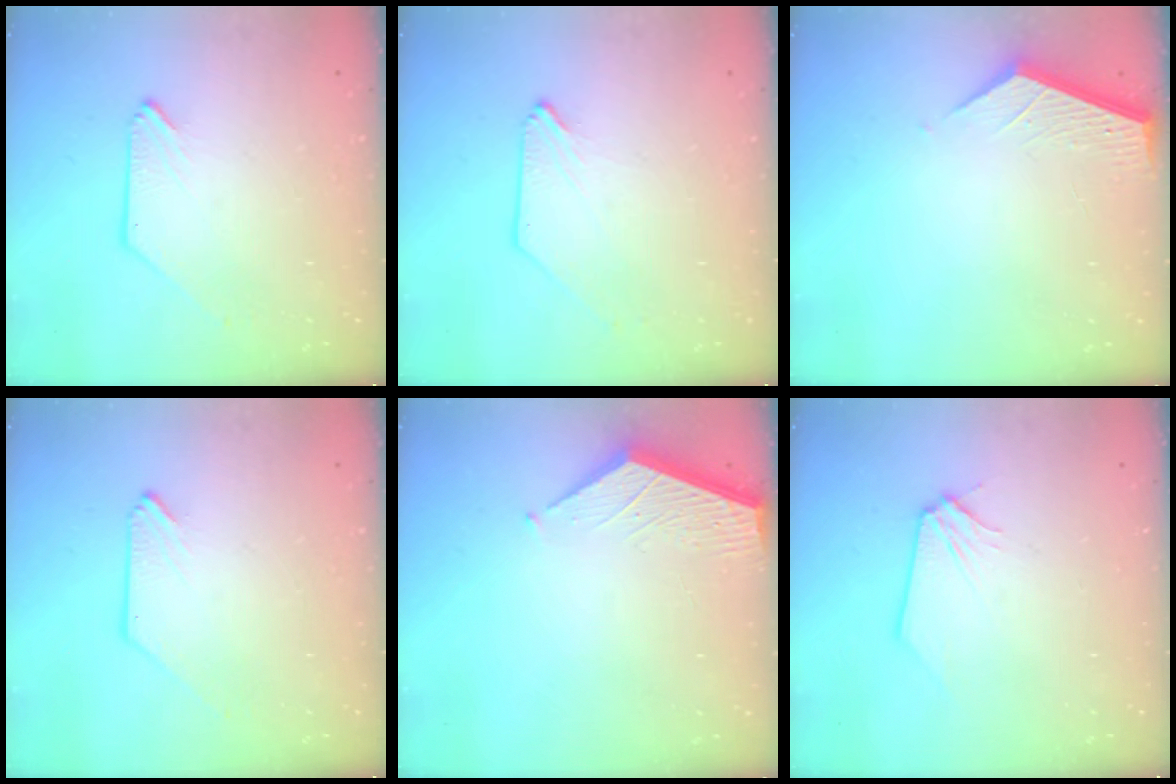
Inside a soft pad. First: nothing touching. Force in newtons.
{"total": 0.0}
{"total": 4.4, "press": 4.4, "slide": 0.1}
{"total": 0.0}
{"total": 3.4, "press": 3.4, "slide": 0.4}
{"total": 0.0}